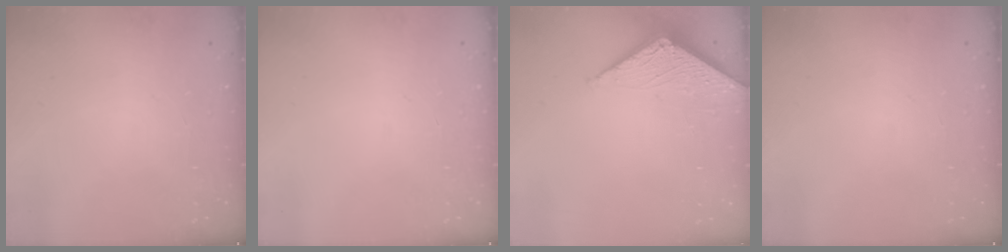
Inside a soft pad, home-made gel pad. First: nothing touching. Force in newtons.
{"total": 0.0}
{"total": 3.2, "press": 3.2, "slide": 0.4}
{"total": 0.0}